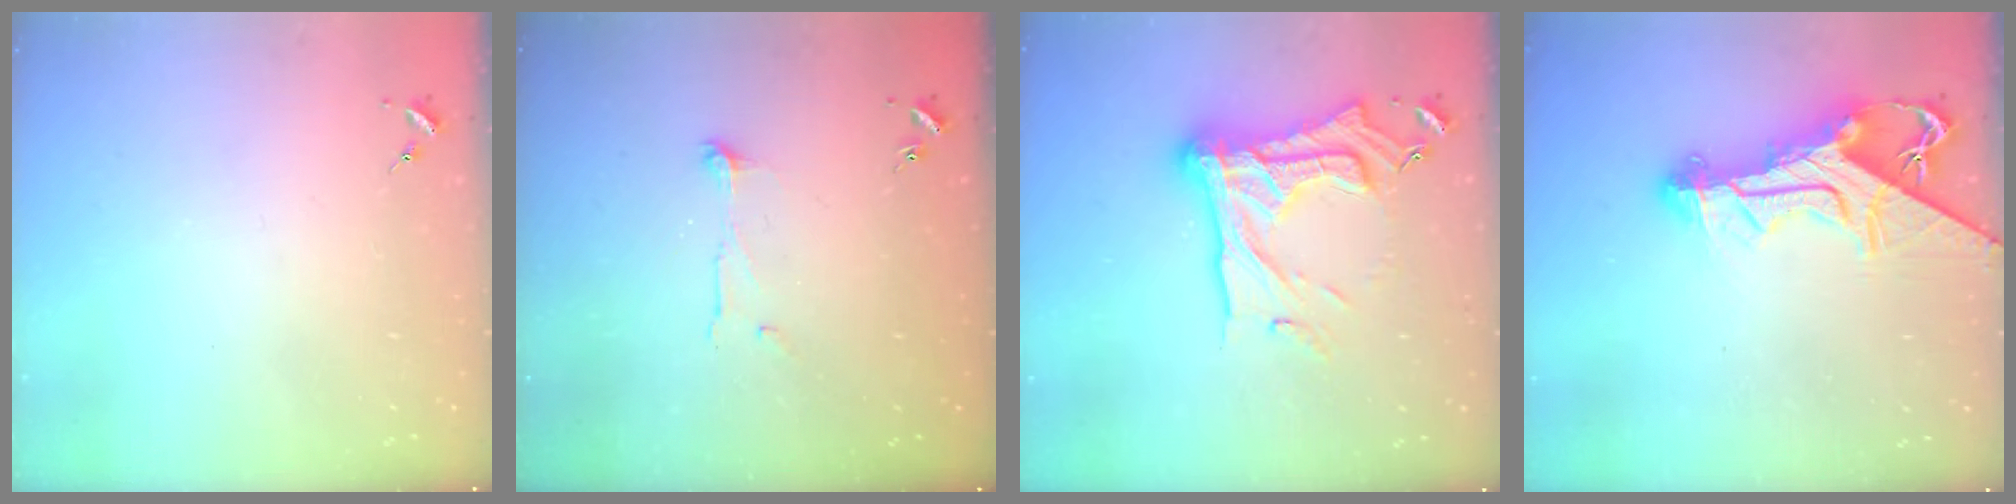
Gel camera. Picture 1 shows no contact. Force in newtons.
{"total": 5.8, "press": 5.8, "slide": 0.5}
{"total": 25.4, "press": 25.2, "slide": 2.5}
{"total": 15.7, "press": 15.6, "slide": 1.6}